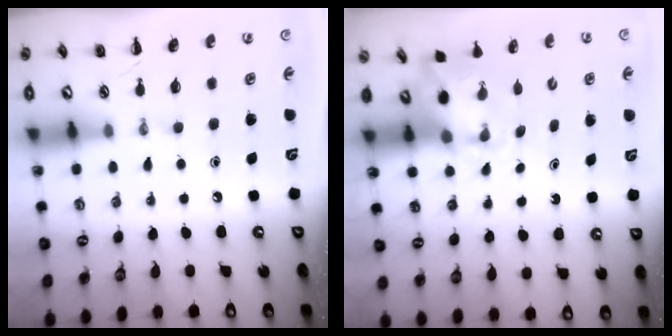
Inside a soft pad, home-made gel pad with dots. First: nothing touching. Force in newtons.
{"total": 2.5, "press": 2.3, "slide": 1.0}